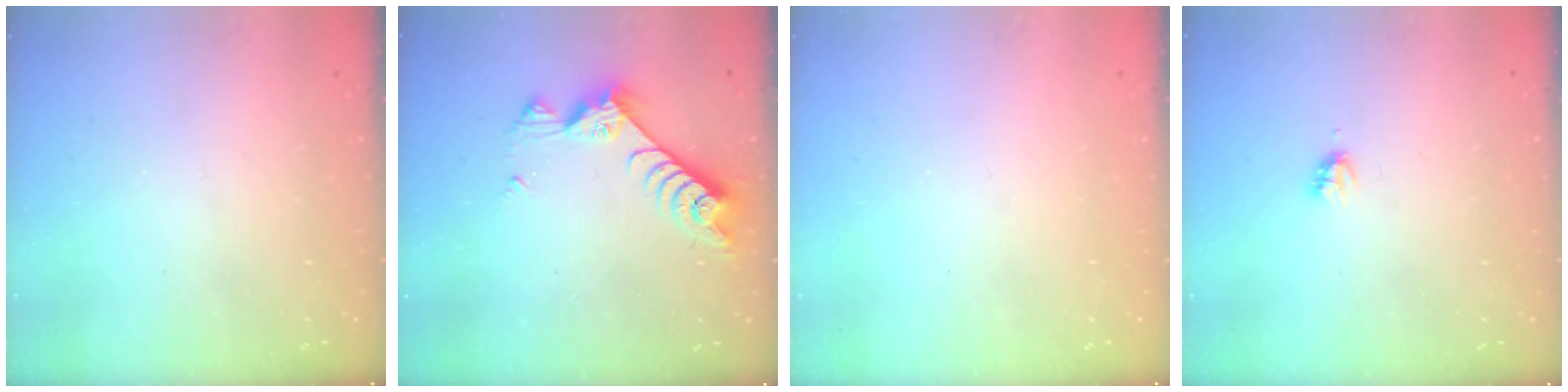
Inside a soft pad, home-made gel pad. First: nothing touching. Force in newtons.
{"total": 7.7, "press": 7.6, "slide": 1.2}
{"total": 0.0}
{"total": 2.2, "press": 2.2, "slide": 0.3}